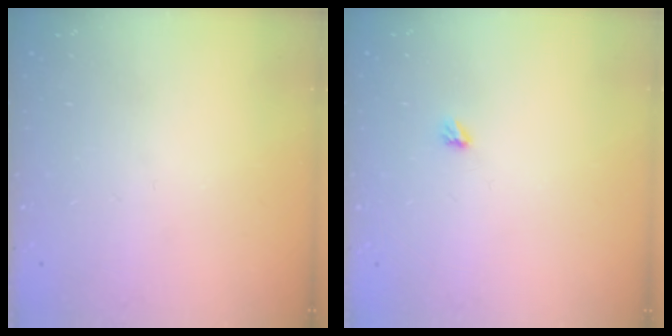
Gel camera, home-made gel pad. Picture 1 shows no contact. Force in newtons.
{"total": 2.9, "press": 2.9, "slide": 0.5}